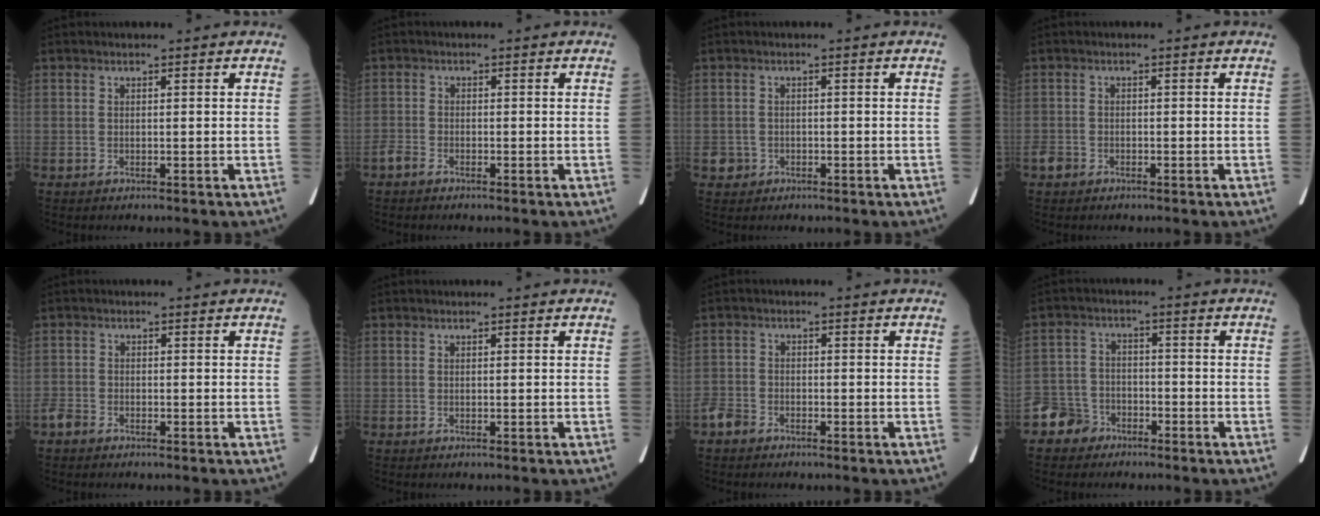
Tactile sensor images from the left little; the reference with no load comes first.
{"total": 1.5, "force": [-1.2, 0.6, 0.6], "torque": [-0.016, -0.001, -0.024]}
{"total": 1.8, "force": [-0.8, 1.6, 0.1], "torque": [-0.001, 0.007, -0.012]}
{"total": 1.5, "force": [-1.1, 1.0, 0.4], "torque": [-0.013, 0.002, -0.019]}
{"total": 1.7, "force": [-1.4, 0.8, 0.6], "torque": [-0.019, 0.000, -0.027]}
{"total": 0.0}
{"total": 2.7, "force": [-2.2, 1.5, 0.7], "torque": [-0.020, 0.003, -0.042]}
{"total": 5.6, "force": [-4.1, 3.8, 0.5], "torque": [-0.009, 0.006, -0.082]}